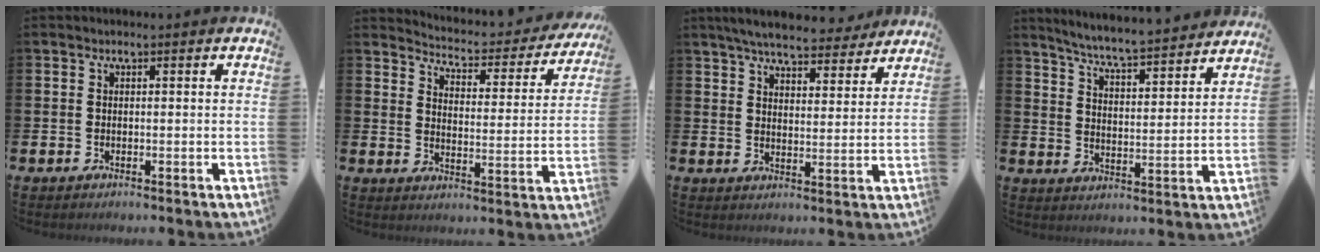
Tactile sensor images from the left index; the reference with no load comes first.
{"total": 4.2, "force": [4.0, 1.0, 0.7], "torque": [-0.033, -0.040, 0.059]}
{"total": 6.3, "force": [6.0, 1.1, 1.7], "torque": [-0.041, -0.035, 0.103]}
{"total": 6.3, "force": [6.1, -0.3, 1.6], "torque": [-0.057, -0.050, 0.103]}